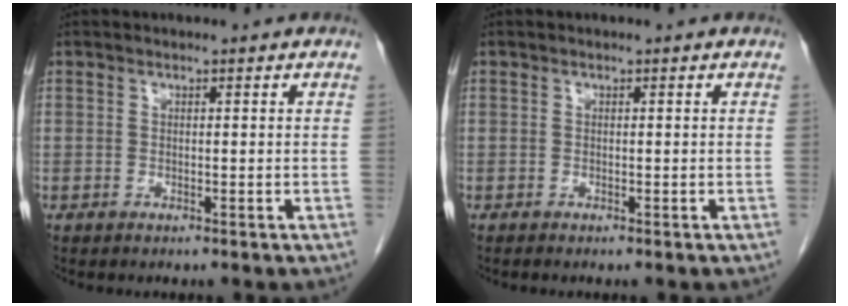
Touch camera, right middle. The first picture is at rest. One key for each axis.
{"total": 0.0}